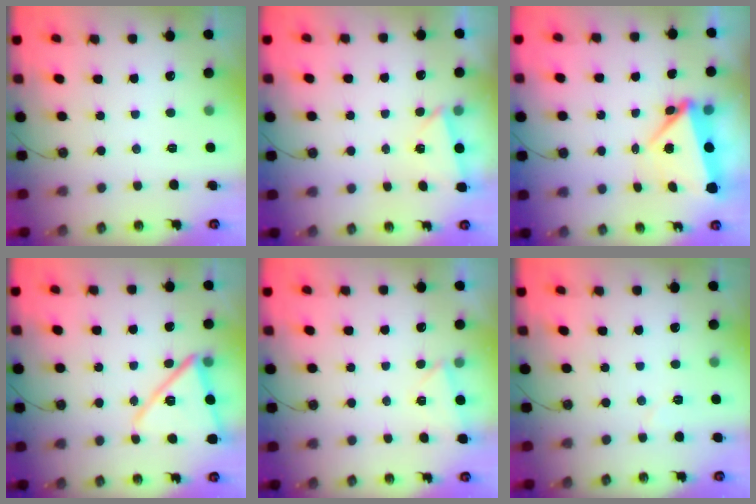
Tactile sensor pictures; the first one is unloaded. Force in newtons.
{"total": 2.5, "press": 0.6, "slide": 2.4}
{"total": 6.9, "press": 5.1, "slide": 4.7}
{"total": 14.2, "press": 14.1, "slide": 1.2}
{"total": 2.8, "press": 1.9, "slide": 2.1}
{"total": 3.7, "press": 3.6, "slide": 0.8}